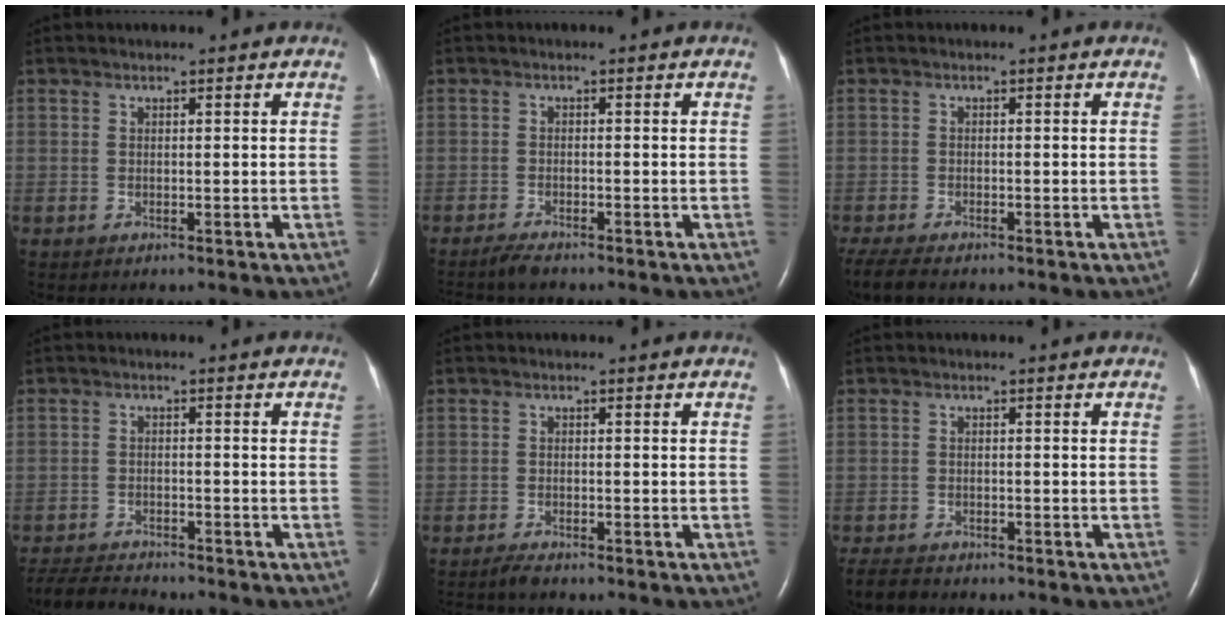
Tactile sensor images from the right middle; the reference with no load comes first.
{"total": 2.5, "force": [-2.3, 0.2, 1.0], "torque": [-0.026, -0.009, -0.039]}
{"total": 5.4, "force": [-4.5, 1.3, 2.8], "torque": [-0.060, -0.016, -0.074]}
{"total": 6.4, "force": [-6.3, 0.5, 1.4], "torque": [-0.023, -0.021, -0.107]}
{"total": 1.7, "force": [-1.6, 0.1, 0.6], "torque": [-0.020, -0.006, -0.028]}
{"total": 3.7, "force": [-3.4, 1.1, 1.1], "torque": [-0.022, -0.011, -0.055]}